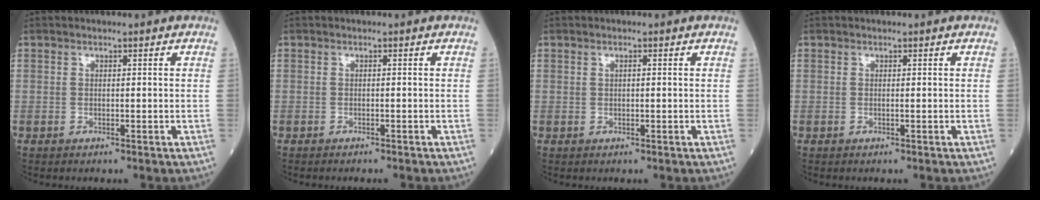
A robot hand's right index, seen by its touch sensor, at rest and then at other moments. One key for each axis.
{"total": 2.1, "fx": -1.9, "fy": 0.2, "fz": 0.9, "tx": -0.013, "ty": -0.001, "tz": -0.023}
{"total": 0.6, "fx": 0.1, "fy": 0.1, "fz": 0.5, "tx": -0.013, "ty": 0.002, "tz": 0.004}
{"total": 0.0}